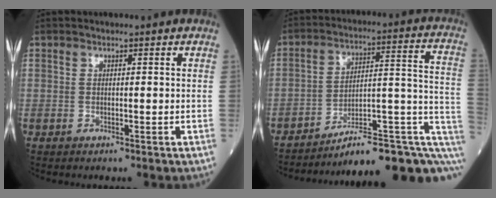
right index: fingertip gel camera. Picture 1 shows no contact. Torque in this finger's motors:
{"motor_torque": [0.90, -1.24, 0.26, 0.10]}